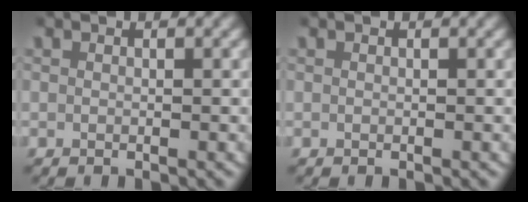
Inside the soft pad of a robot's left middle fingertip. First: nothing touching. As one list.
[{"total": 0.0}]